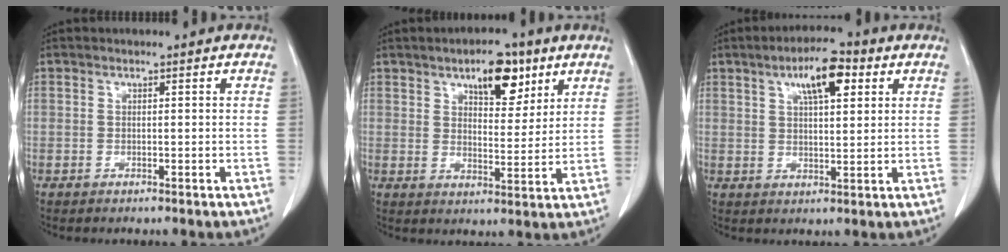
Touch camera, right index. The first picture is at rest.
{"total": 8.7, "force": [5.2, 3.5, 6.0], "torque": [-0.085, 0.007, 0.083]}
{"total": 8.2, "force": [3.9, 2.3, 6.8], "torque": [-0.116, 0.015, 0.067]}